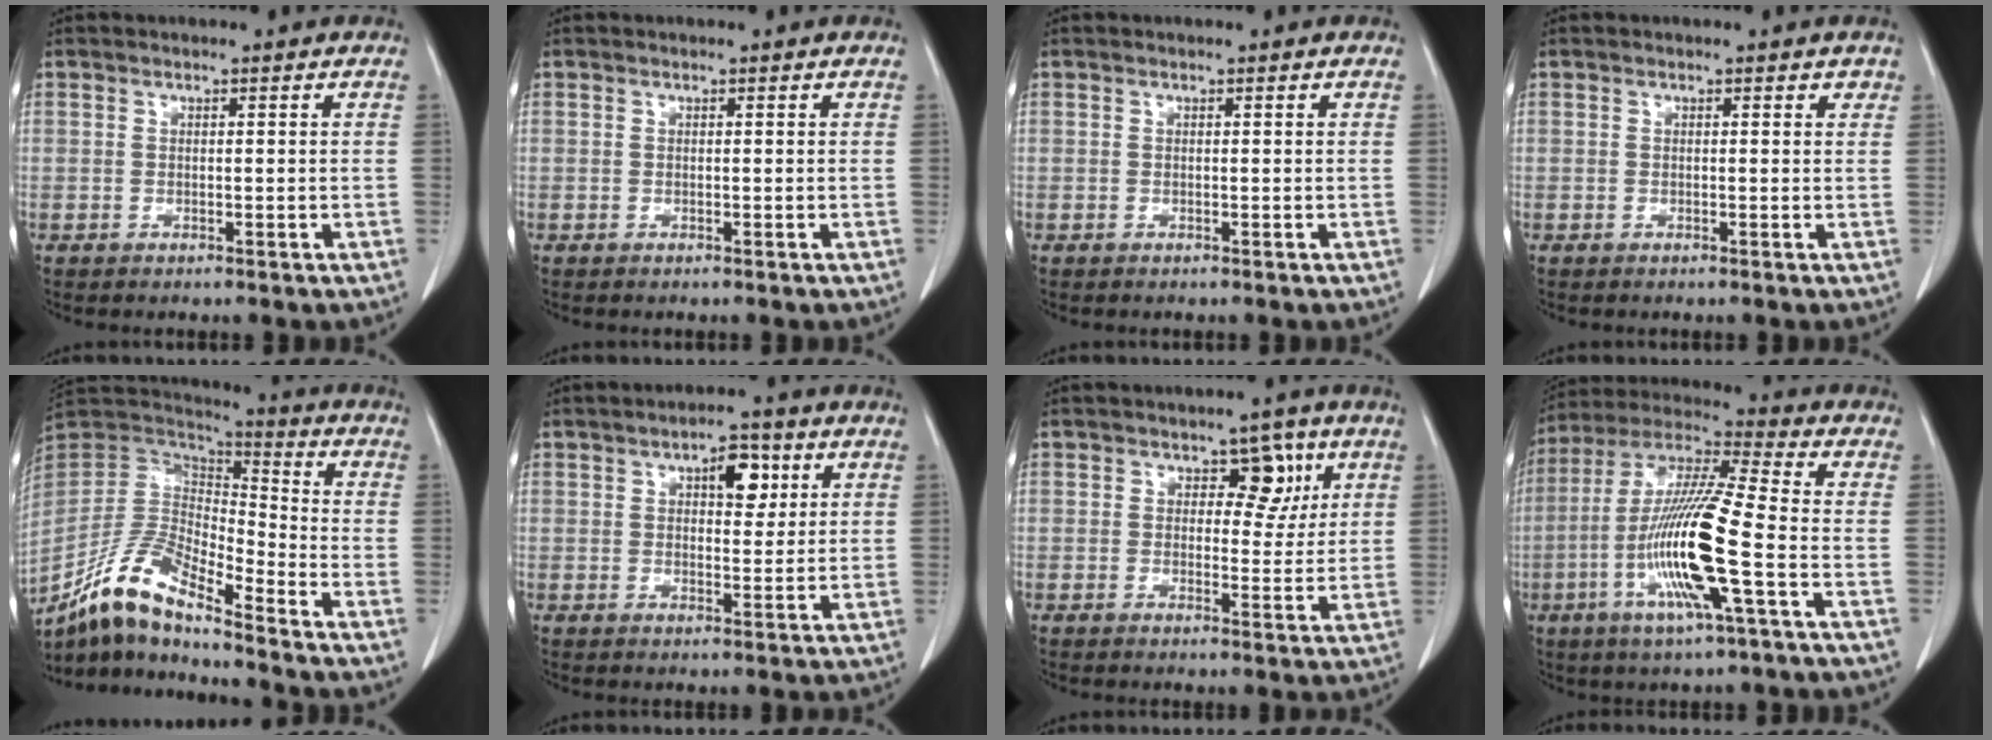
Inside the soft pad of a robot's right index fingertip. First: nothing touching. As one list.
[{"total": 0.0}, {"total": 0.0}, {"total": 0.6, "force": [0.4, 0.4, 0.2], "torque": [-0.001, -0.001, 0.000]}, {"total": 13.0, "force": [-10.7, 2.3, 7.0], "torque": [-0.143, 0.011, -0.203]}, {"total": 5.5, "force": [2.2, 2.5, 4.3], "torque": [-0.063, 0.008, 0.032]}, {"total": 5.0, "force": [2.1, 3.0, 3.3], "torque": [-0.031, 0.005, 0.028]}, {"total": 16.2, "force": [-4.7, 0.2, 15.5], "torque": [-0.315, -0.012, -0.097]}]